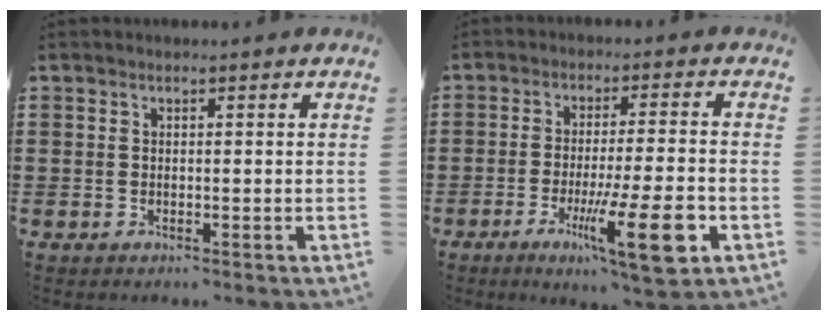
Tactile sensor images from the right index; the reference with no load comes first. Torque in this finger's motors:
{"motor_torque": [0.94, -0.48, 0.95, 0.18]}